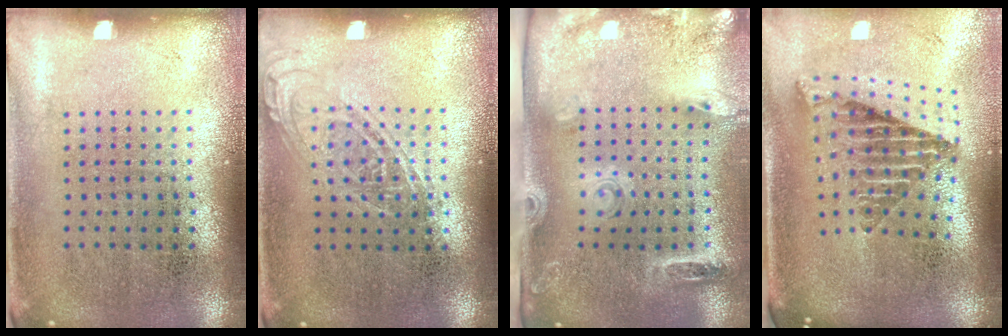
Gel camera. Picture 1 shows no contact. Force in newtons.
{"total": 1.1, "press": 1.1, "slide": 0.1}
{"total": 2.7, "press": 1.9, "slide": 1.9}
{"total": 2.6, "press": 1.7, "slide": 1.9}